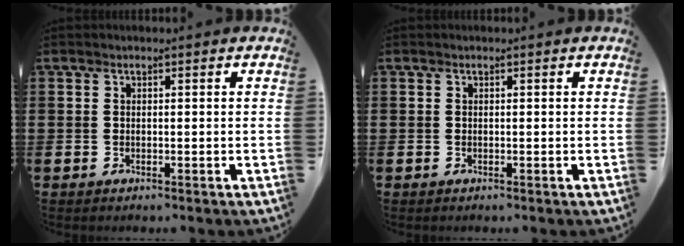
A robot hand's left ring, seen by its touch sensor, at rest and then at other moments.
{"total": 0.0}